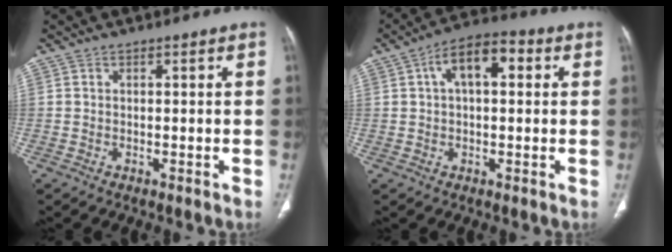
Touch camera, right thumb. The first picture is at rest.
{"total": 9.3, "force": [2.5, 4.8, 7.6], "torque": [-0.116, 0.028, 0.031]}